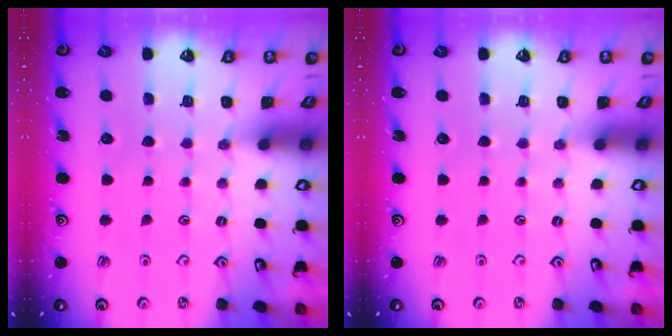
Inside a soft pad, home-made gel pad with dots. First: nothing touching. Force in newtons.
{"total": 0.0}